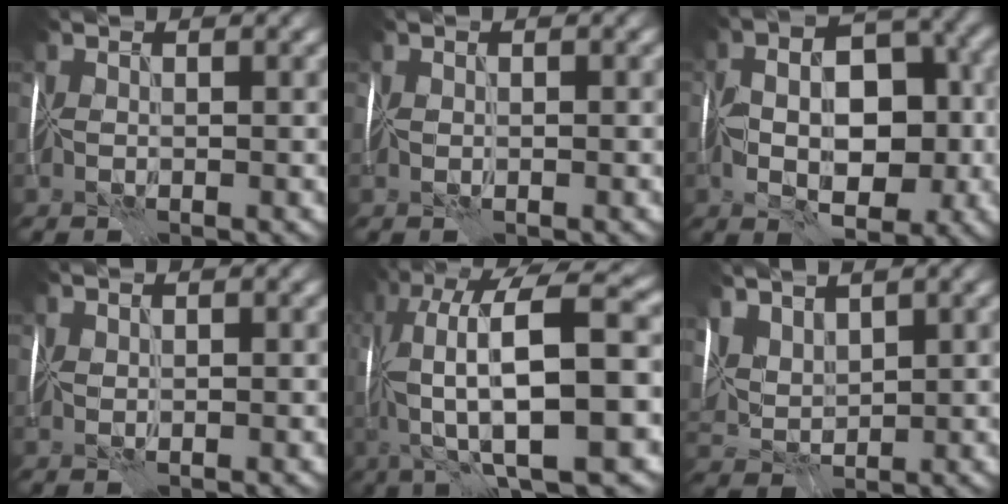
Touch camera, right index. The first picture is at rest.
{"total": 0.0}
{"total": 9.2, "force": [-1.7, 5.0, 7.5], "torque": [-0.106, 0.014, -0.029]}
{"total": 0.6, "force": [0.3, -0.4, -0.3], "torque": [0.008, 0.002, 0.009]}
{"total": 13.8, "force": [0.3, 3.8, 13.3], "torque": [-0.233, 0.022, 0.013]}
{"total": 5.7, "force": [4.1, 2.7, 2.9], "torque": [-0.079, 0.017, 0.085]}